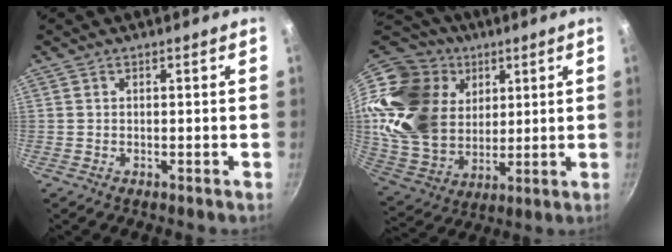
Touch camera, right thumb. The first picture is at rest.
{"total": 25.5, "force": [9.8, 19.5, 13.1], "torque": [-0.229, -0.011, 0.196]}